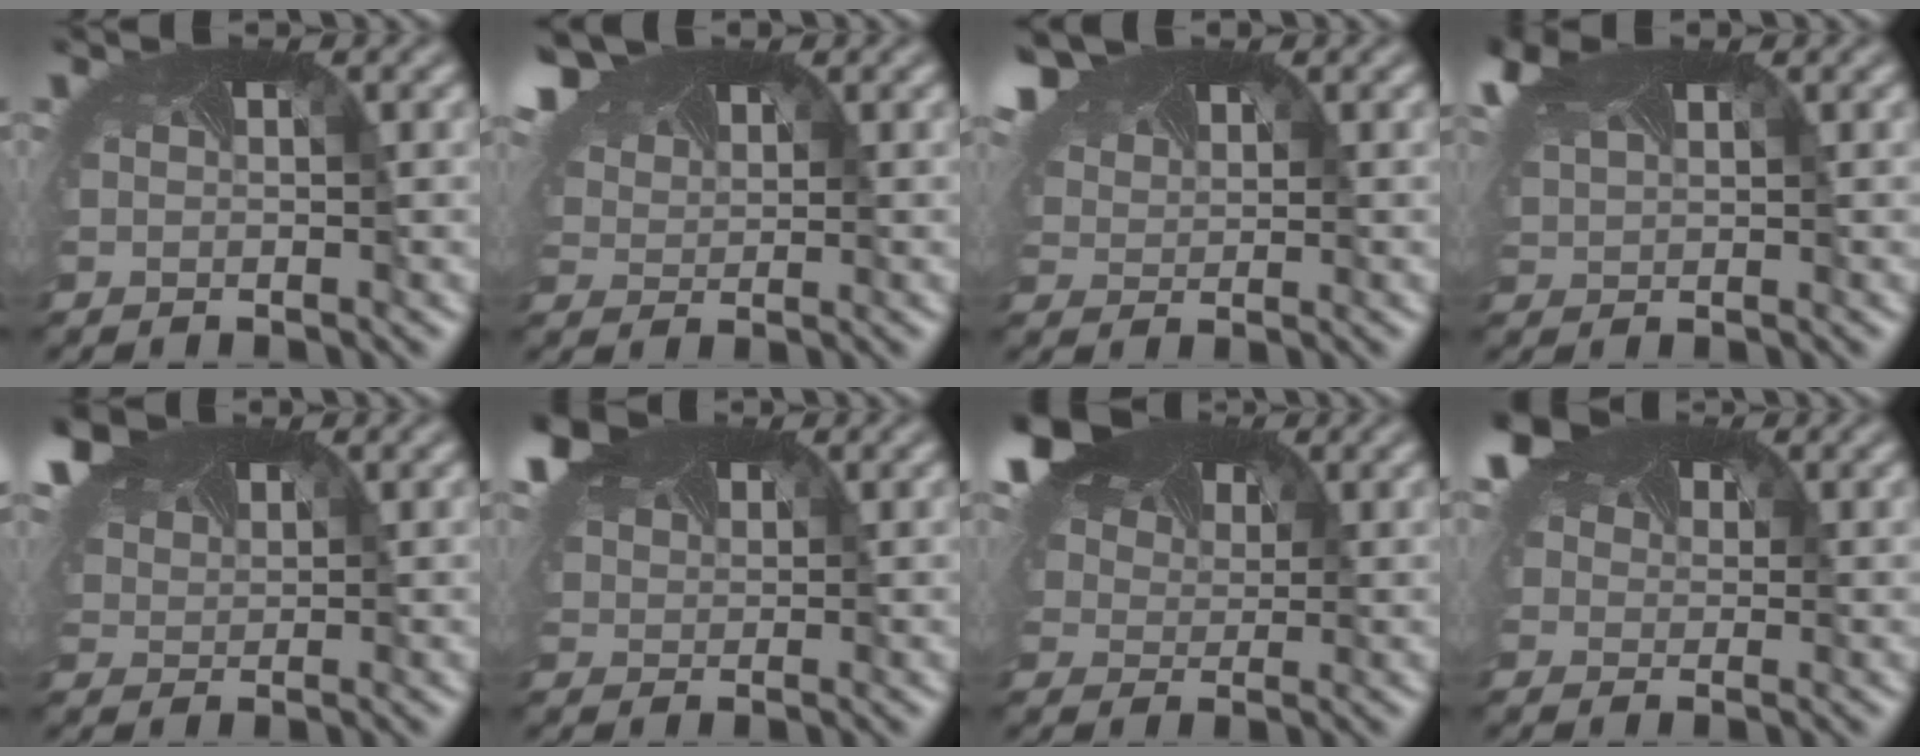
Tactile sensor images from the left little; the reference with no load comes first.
{"total": 5.6, "force": [4.3, 2.7, 2.4], "torque": [-0.093, 0.005, 0.087]}
{"total": 4.9, "force": [3.8, 2.4, 2.0], "torque": [-0.083, 0.001, 0.080]}
{"total": 4.6, "force": [2.9, 2.1, 2.9], "torque": [-0.101, 0.003, 0.061]}
{"total": 5.2, "force": [4.1, 2.4, 2.2], "torque": [-0.084, 0.004, 0.081]}
{"total": 4.7, "force": [3.5, 2.5, 1.9], "torque": [-0.075, 0.002, 0.069]}
{"total": 9.9, "force": [5.9, 5.9, 5.3], "torque": [-0.134, 0.024, 0.104]}
{"total": 5.7, "force": [3.8, 3.5, 2.4], "torque": [-0.080, 0.010, 0.059]}